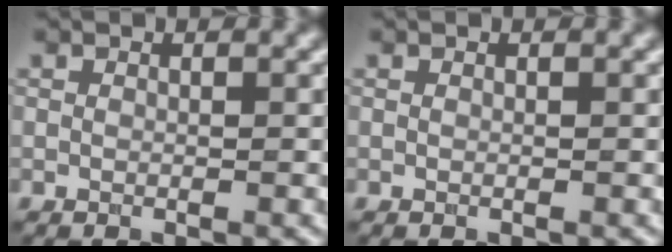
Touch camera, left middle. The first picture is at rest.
{"total": 0.0}